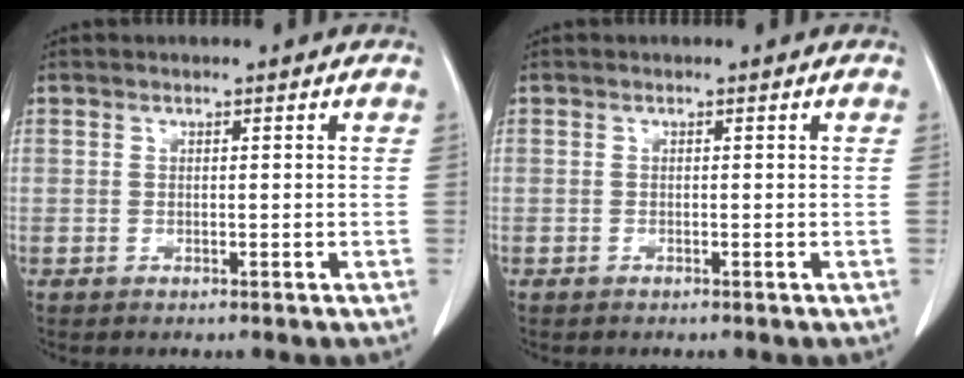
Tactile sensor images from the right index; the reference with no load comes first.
{"total": 0.0}